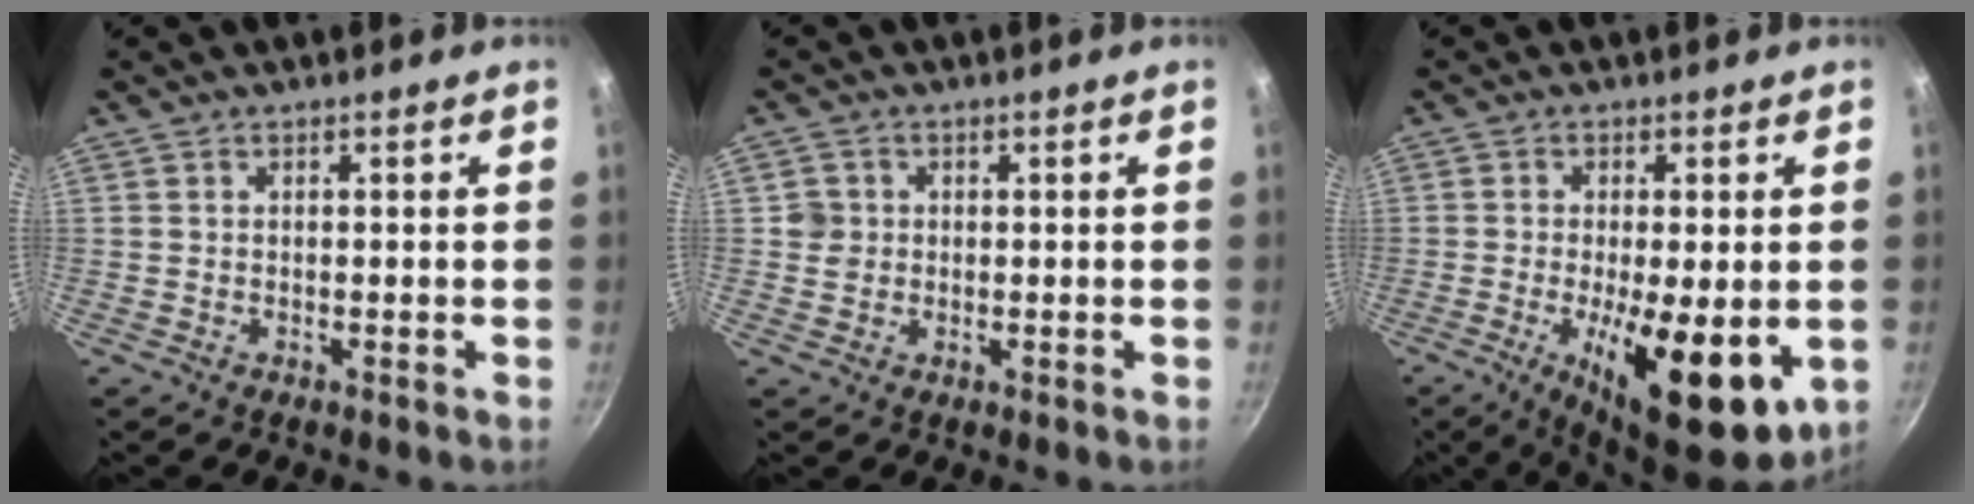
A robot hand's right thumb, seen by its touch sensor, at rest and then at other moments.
{"total": 2.8, "force": [0.4, 2.6, 0.7], "torque": [0.002, 0.003, 0.007]}
{"total": 16.1, "force": [-4.2, 5.6, 14.5], "torque": [-0.199, -0.024, -0.046]}